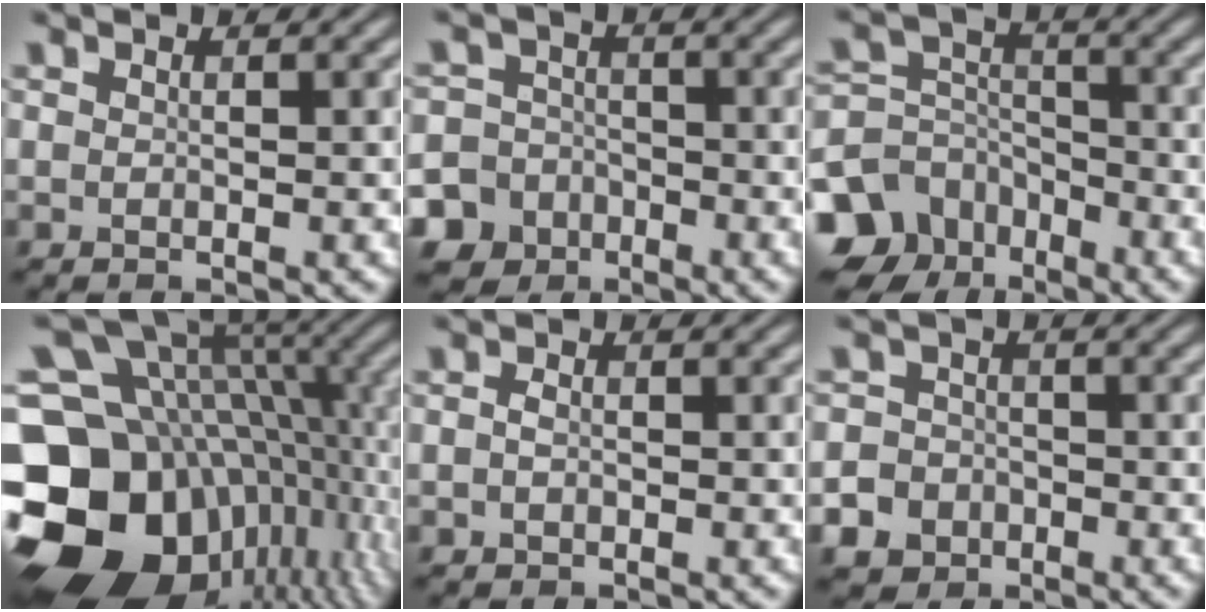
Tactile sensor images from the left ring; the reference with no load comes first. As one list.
[{"total": 8.3, "force": [-4.7, 6.7, 1.1], "torque": [-0.022, -0.022, -0.102]}, {"total": 11.6, "force": [-7.1, 8.6, 3.1], "torque": [-0.072, -0.030, -0.135]}, {"total": 21.1, "force": [-4.7, 15.8, 13.2], "torque": [-0.278, -0.019, -0.060]}, {"total": 1.3, "force": [-0.2, 1.0, 0.7], "torque": [-0.015, -0.001, -0.006]}, {"total": 6.7, "force": [-3.6, 5.5, 1.2], "torque": [-0.022, -0.018, -0.076]}]